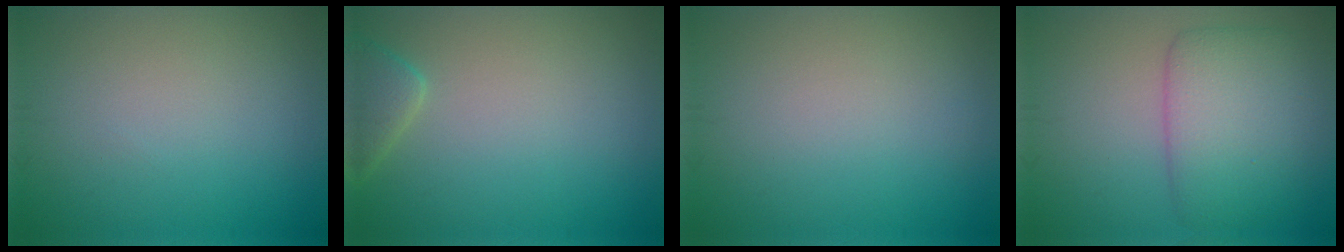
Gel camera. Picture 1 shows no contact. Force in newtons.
{"total": 2.4, "press": 2.4, "slide": 0.3}
{"total": 0.0}
{"total": 5.7, "press": 5.7, "slide": 0.2}